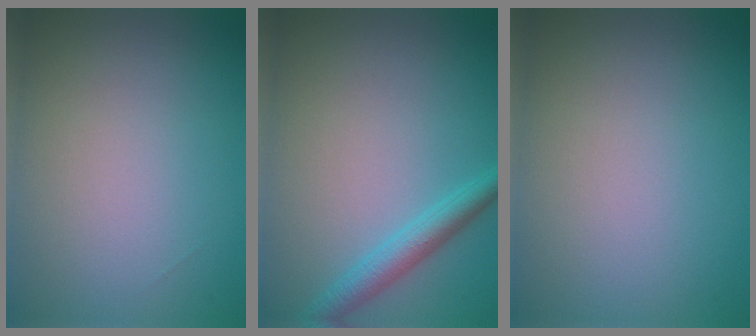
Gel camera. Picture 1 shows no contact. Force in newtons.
{"total": 2.6, "press": 2.6, "slide": 0.2}
{"total": 0.0}